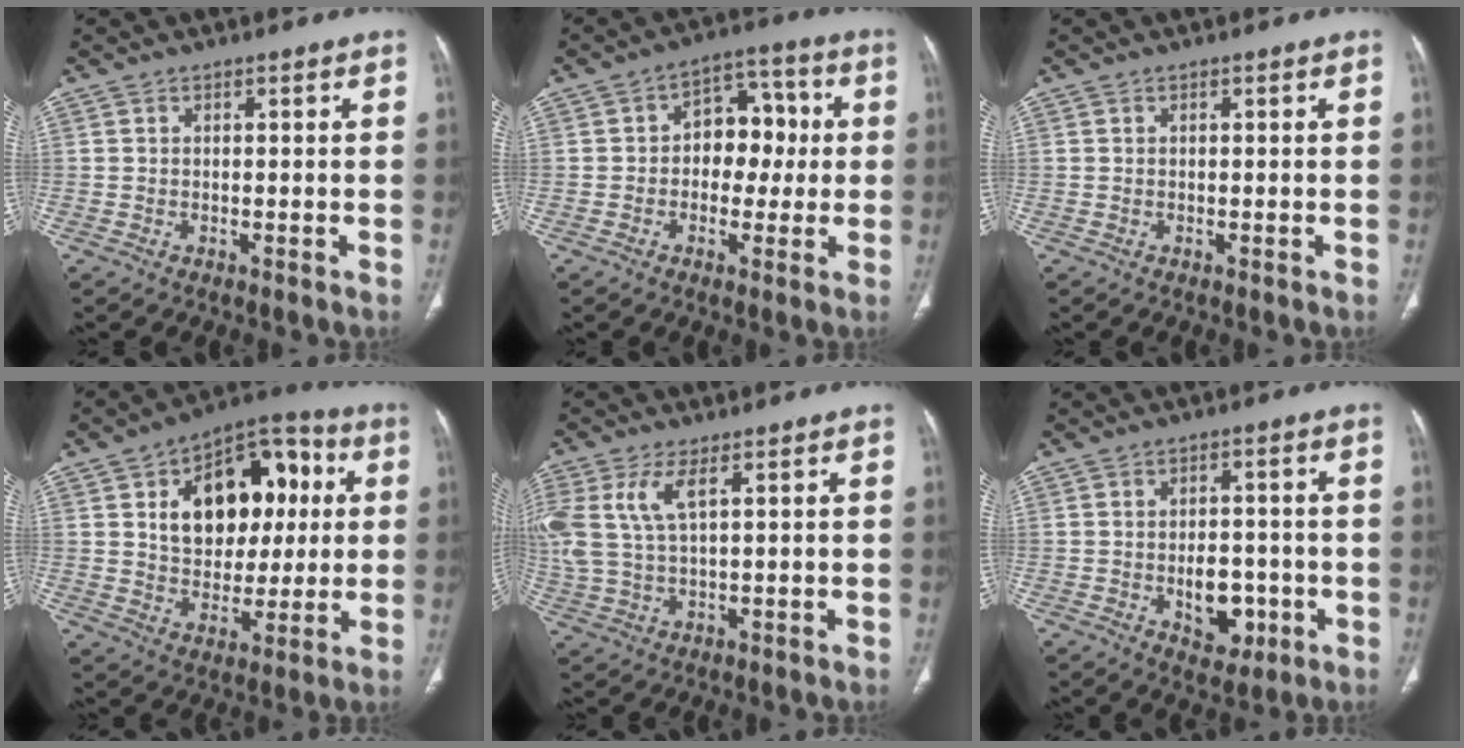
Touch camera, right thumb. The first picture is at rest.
{"total": 9.9, "force": [0.3, 7.1, 6.9], "torque": [-0.052, 0.029, -0.004]}
{"total": 0.0}
{"total": 19.6, "force": [4.5, 12.9, 14.0], "torque": [-0.155, 0.018, 0.072]}
{"total": 9.6, "force": [3.4, 4.1, 8.0], "torque": [-0.211, 0.003, 0.077]}
{"total": 7.8, "force": [-2.1, 5.0, 5.5], "torque": [-0.051, 0.012, -0.019]}